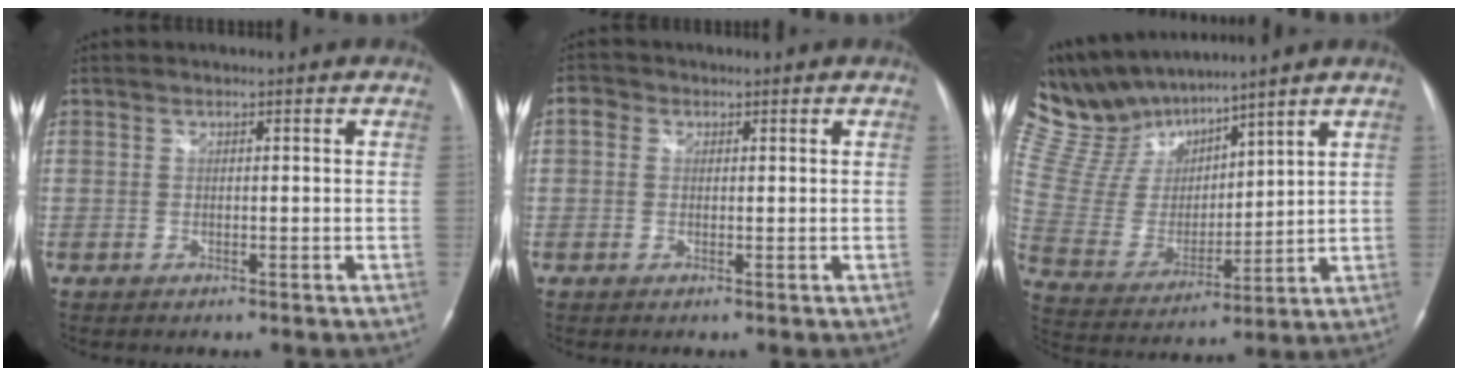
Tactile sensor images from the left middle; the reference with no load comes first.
{"total": 2.1, "force": [0.6, 1.8, 0.8], "torque": [-0.018, 0.015, 0.008]}
{"total": 13.8, "force": [12.7, 3.9, 3.9], "torque": [-0.104, 0.018, 0.264]}